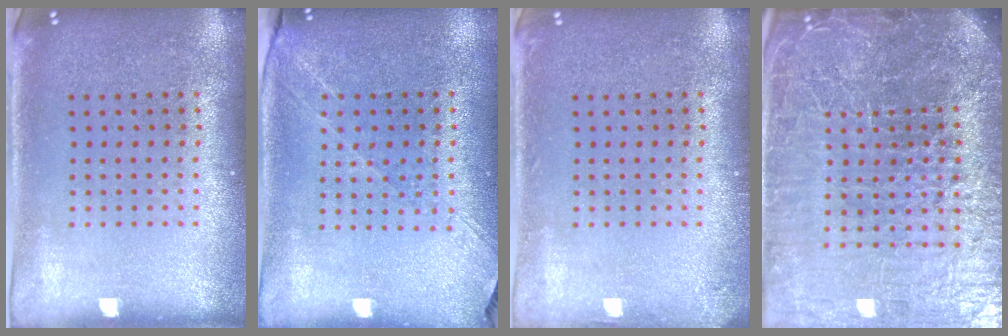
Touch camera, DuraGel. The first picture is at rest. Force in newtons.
{"total": 1.3, "press": 1.2, "slide": 0.5}
{"total": 0.9, "press": 0.9, "slide": 0.1}
{"total": 7.3, "press": 6.4, "slide": 3.6}